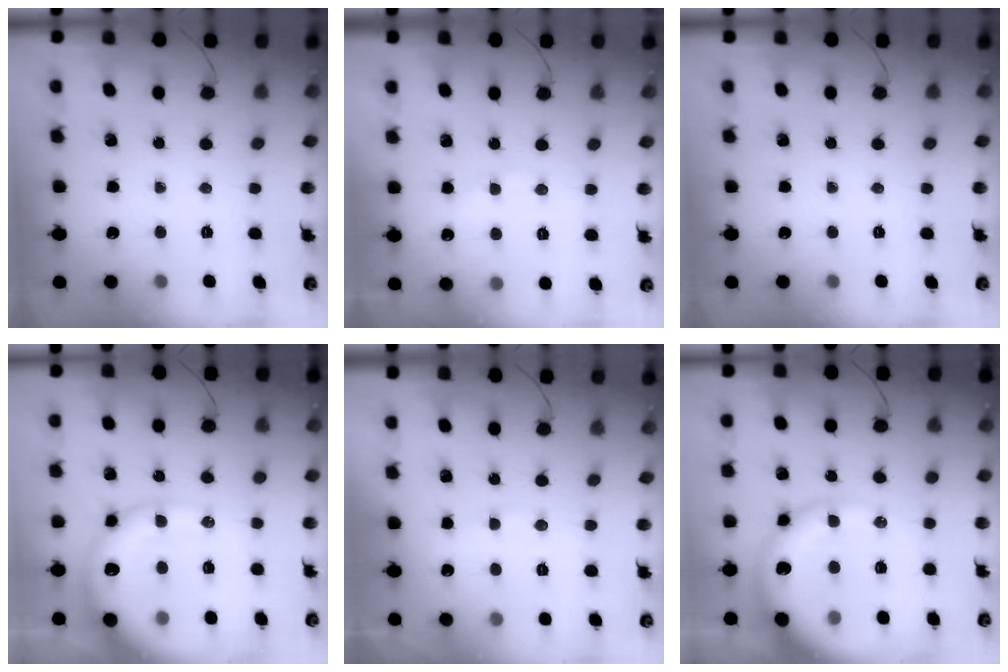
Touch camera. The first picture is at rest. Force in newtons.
{"total": 7.1, "press": 7.0, "slide": 1.3}
{"total": 0.0}
{"total": 18.5, "press": 18.1, "slide": 3.8}
{"total": 7.5, "press": 7.4, "slide": 0.7}
{"total": 17.7, "press": 17.3, "slide": 3.9}